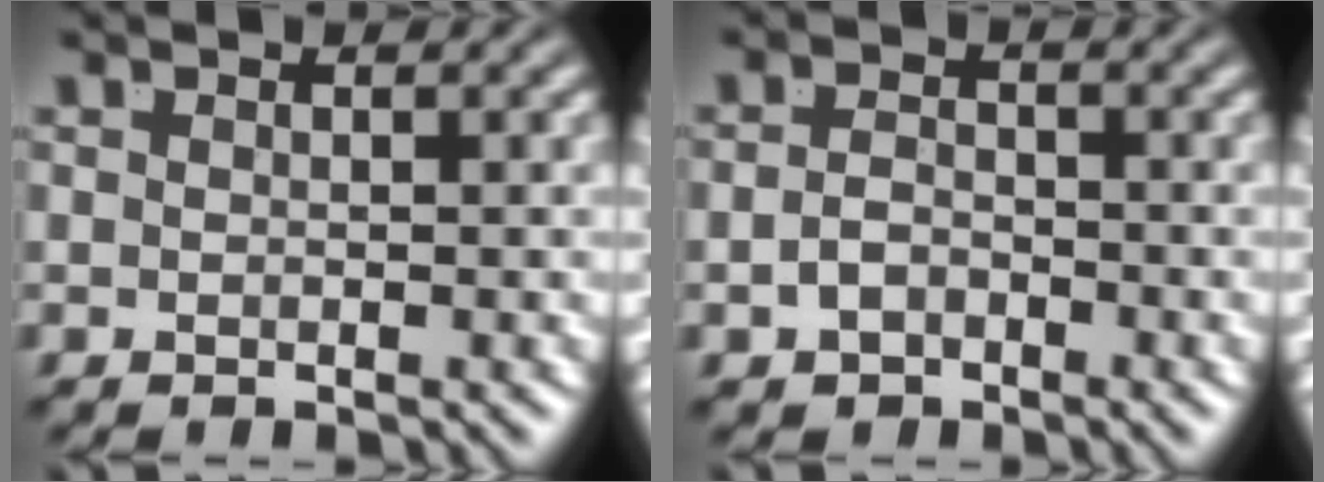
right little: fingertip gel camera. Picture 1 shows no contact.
{"total": 1.8, "force": [-1.5, 0.9, 0.4], "torque": [-0.014, -0.016, -0.017]}